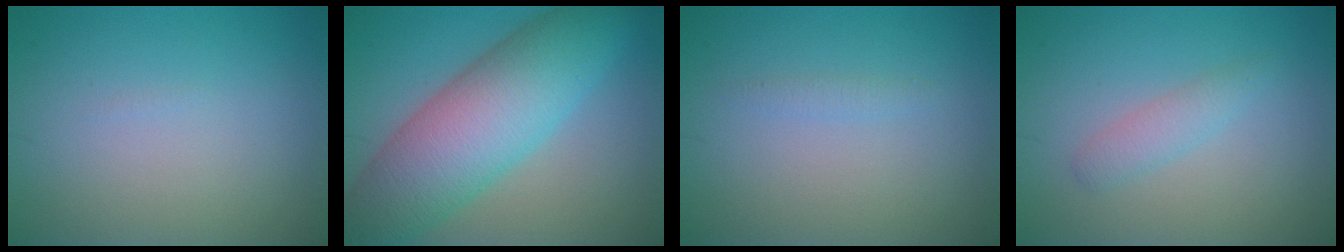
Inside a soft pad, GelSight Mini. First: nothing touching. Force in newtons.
{"total": 10.5, "press": 10.5, "slide": 0.3}
{"total": 0.7, "press": 0.7, "slide": 0.1}
{"total": 1.7, "press": 1.7, "slide": 0.0}